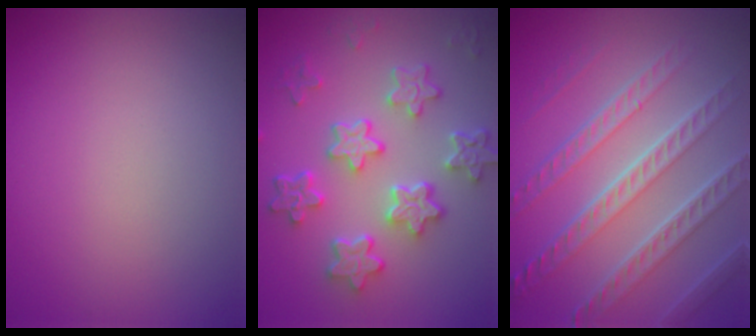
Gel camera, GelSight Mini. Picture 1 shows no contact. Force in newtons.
{"total": 5.9, "press": 4.7, "slide": 3.6}
{"total": 7.6, "press": 5.4, "slide": 5.3}